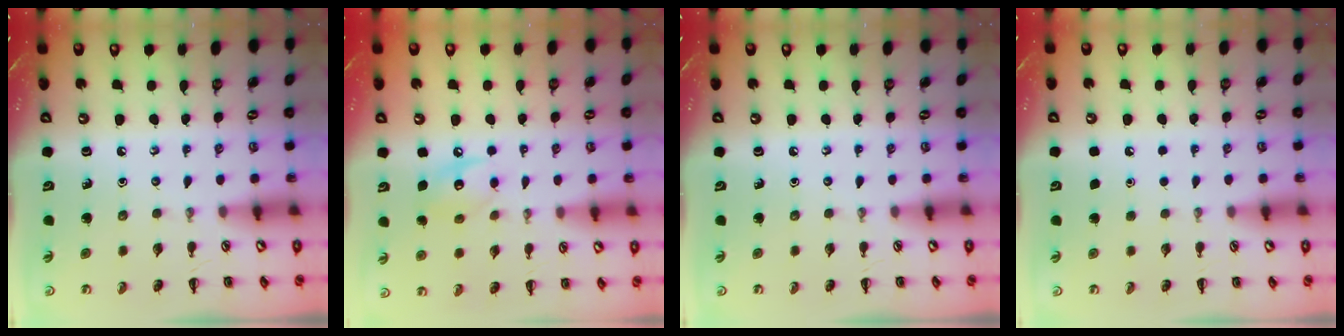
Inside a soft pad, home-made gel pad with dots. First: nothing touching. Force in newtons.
{"total": 9.1, "press": 9.1, "slide": 0.8}
{"total": 0.0}
{"total": 1.6, "press": 1.6, "slide": 0.1}